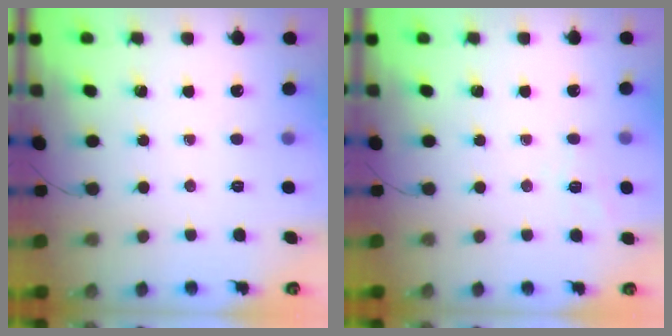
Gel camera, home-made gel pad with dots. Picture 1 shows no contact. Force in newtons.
{"total": 3.7, "press": 3.3, "slide": 1.7}